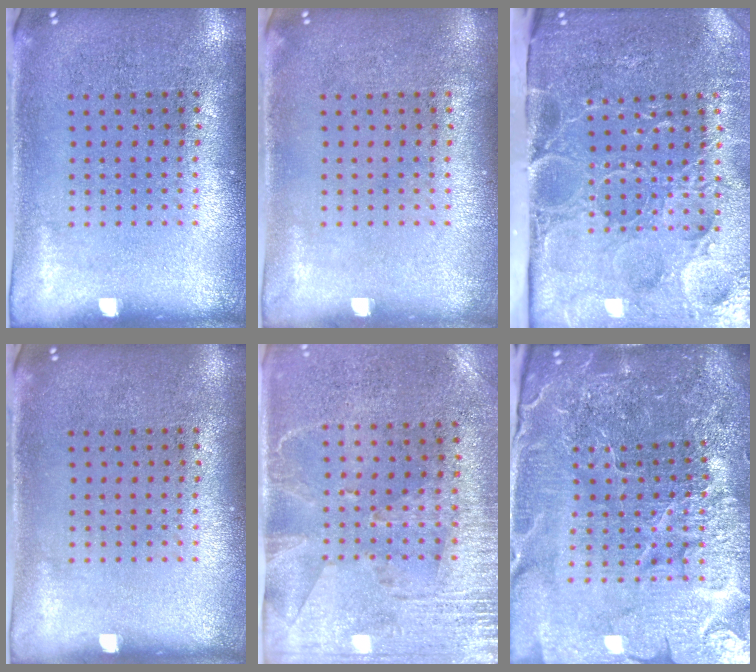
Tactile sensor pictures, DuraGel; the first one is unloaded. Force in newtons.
{"total": 0.0}
{"total": 5.2, "press": 4.2, "slide": 3.0}
{"total": 0.0}
{"total": 2.8, "press": 2.4, "slide": 1.5}
{"total": 6.3, "press": 5.6, "slide": 3.0}